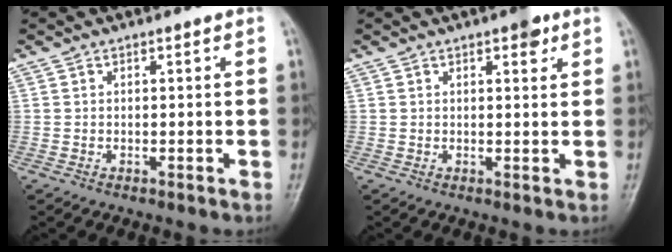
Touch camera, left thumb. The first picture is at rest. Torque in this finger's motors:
{"motor_torque": [1.43, 0.73, 0.70, -0.16, 0.00]}